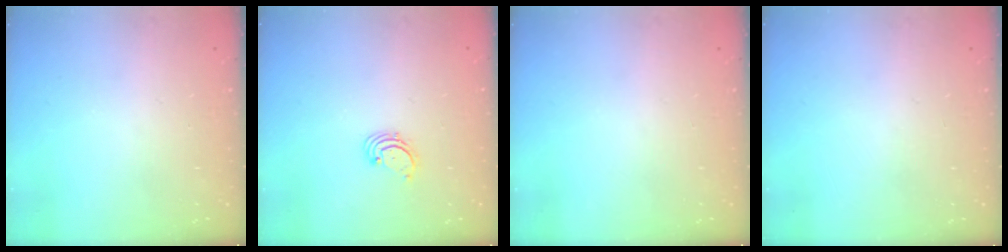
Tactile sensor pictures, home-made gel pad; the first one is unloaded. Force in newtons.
{"total": 1.7, "press": 1.7, "slide": 0.2}
{"total": 0.0}
{"total": 0.0}